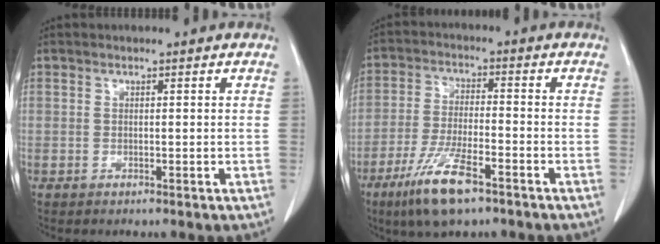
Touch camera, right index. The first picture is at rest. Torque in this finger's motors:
{"motor_torque": [0.81, -0.62, 0.25, 0.09]}